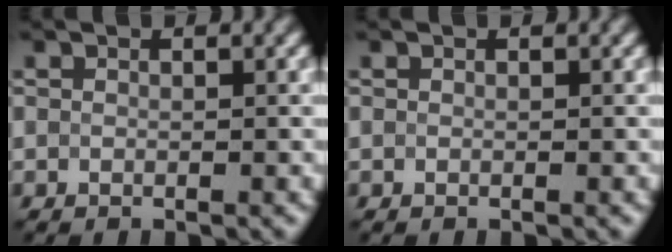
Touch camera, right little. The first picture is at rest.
{"total": 0.0}